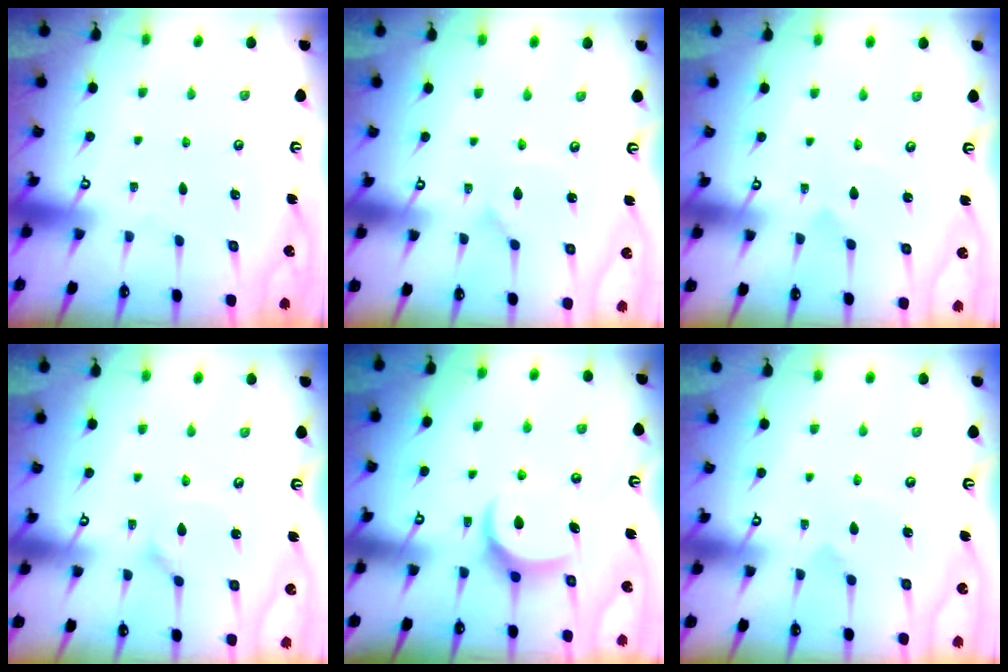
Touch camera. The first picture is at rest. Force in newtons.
{"total": 2.5, "press": 2.5, "slide": 0.1}
{"total": 1.7, "press": 1.7, "slide": 0.1}
{"total": 2.0, "press": 2.0, "slide": 0.0}
{"total": 7.8, "press": 7.7, "slide": 0.5}
{"total": 5.7, "press": 5.7, "slide": 0.5}